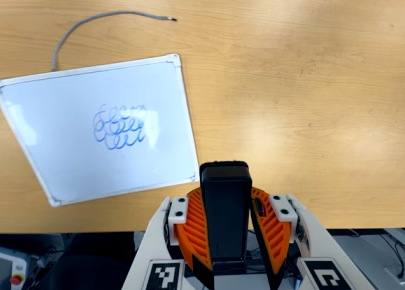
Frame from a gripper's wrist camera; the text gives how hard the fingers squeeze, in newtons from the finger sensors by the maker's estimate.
{"total": 10.5, "left": 9.1, "right": 11.8}